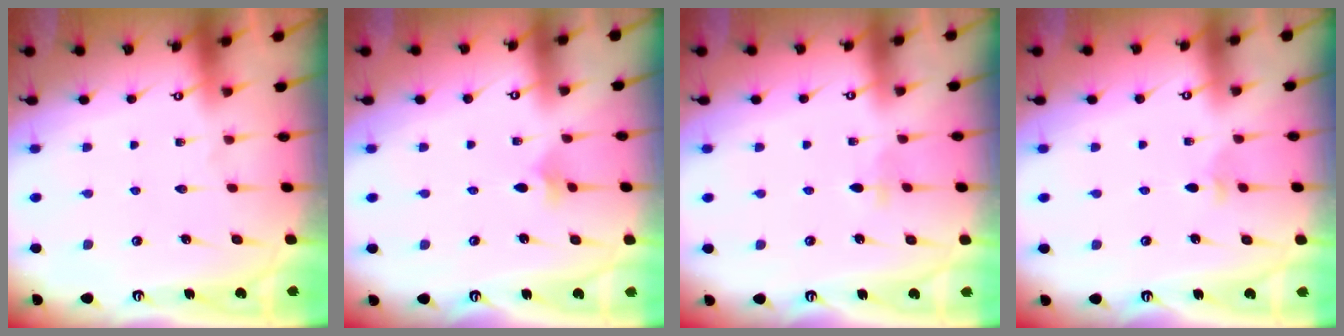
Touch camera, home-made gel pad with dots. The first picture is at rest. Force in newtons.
{"total": 2.5, "press": 2.4, "slide": 0.6}
{"total": 2.8, "press": 2.7, "slide": 0.6}
{"total": 3.4, "press": 3.3, "slide": 0.9}